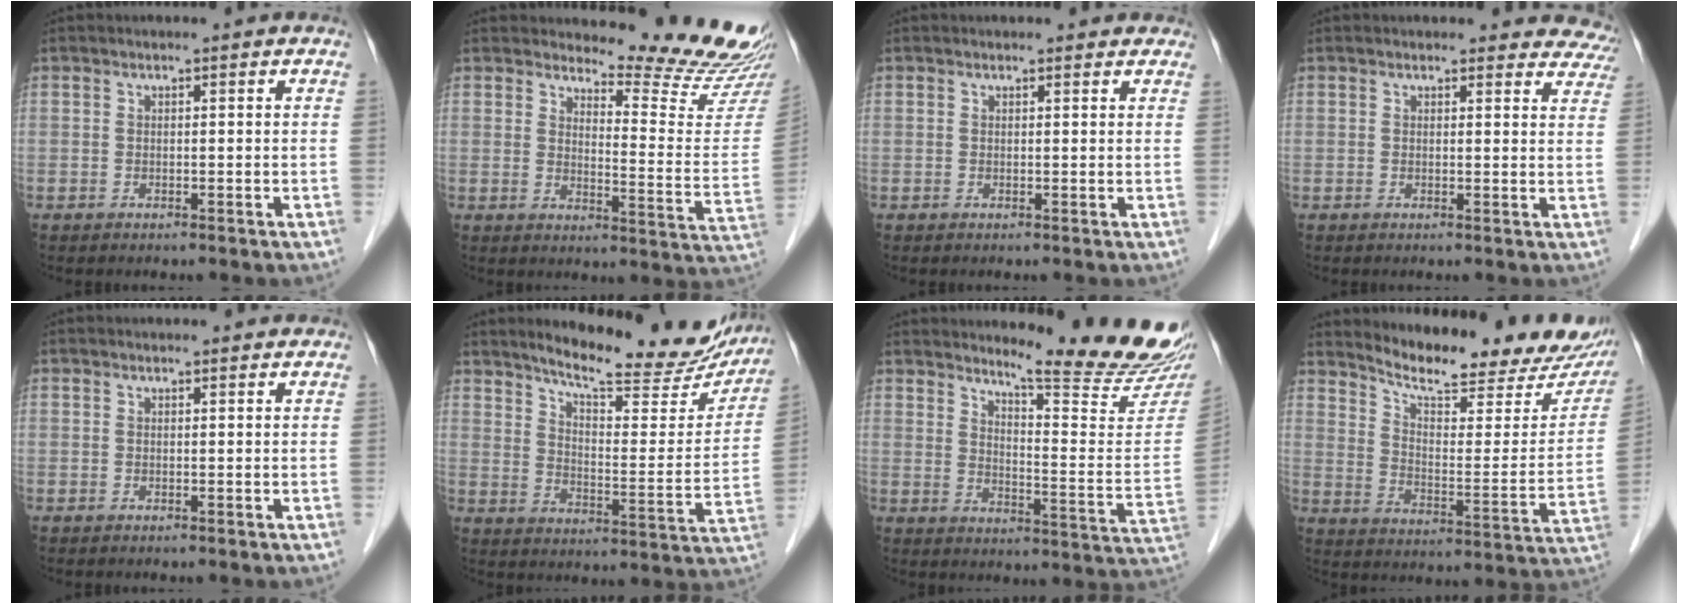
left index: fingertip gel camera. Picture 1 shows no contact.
{"total": 15.6, "force": [15.1, -0.4, 3.8], "torque": [-0.050, -0.127, 0.168]}
{"total": 2.3, "force": [2.1, 0.9, 0.3], "torque": [-0.003, 0.006, 0.016]}
{"total": 9.1, "force": [8.5, 3.2, 0.0], "torque": [0.056, -0.016, 0.051]}
{"total": 1.2, "force": [1.2, 0.4, 0.1], "torque": [-0.010, 0.005, 0.013]}
{"total": 21.2, "force": [18.5, 4.5, 9.3], "torque": [-0.122, -0.035, 0.239]}
{"total": 18.1, "force": [16.6, 0.0, 7.1], "torque": [-0.103, -0.117, 0.204]}
{"total": 21.7, "force": [19.7, 3.9, 8.2], "torque": [-0.117, -0.060, 0.256]}